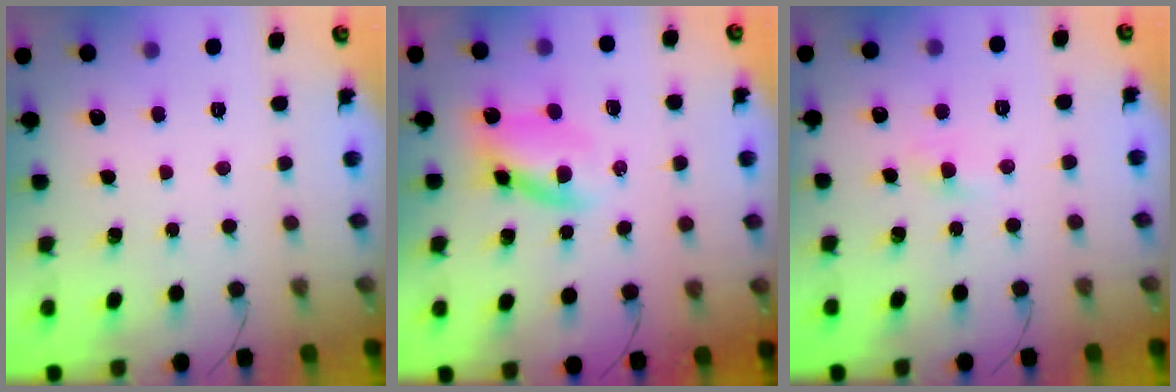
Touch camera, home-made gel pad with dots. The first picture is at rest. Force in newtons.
{"total": 3.3, "press": 3.3, "slide": 0.7}
{"total": 2.2, "press": 2.1, "slide": 0.8}